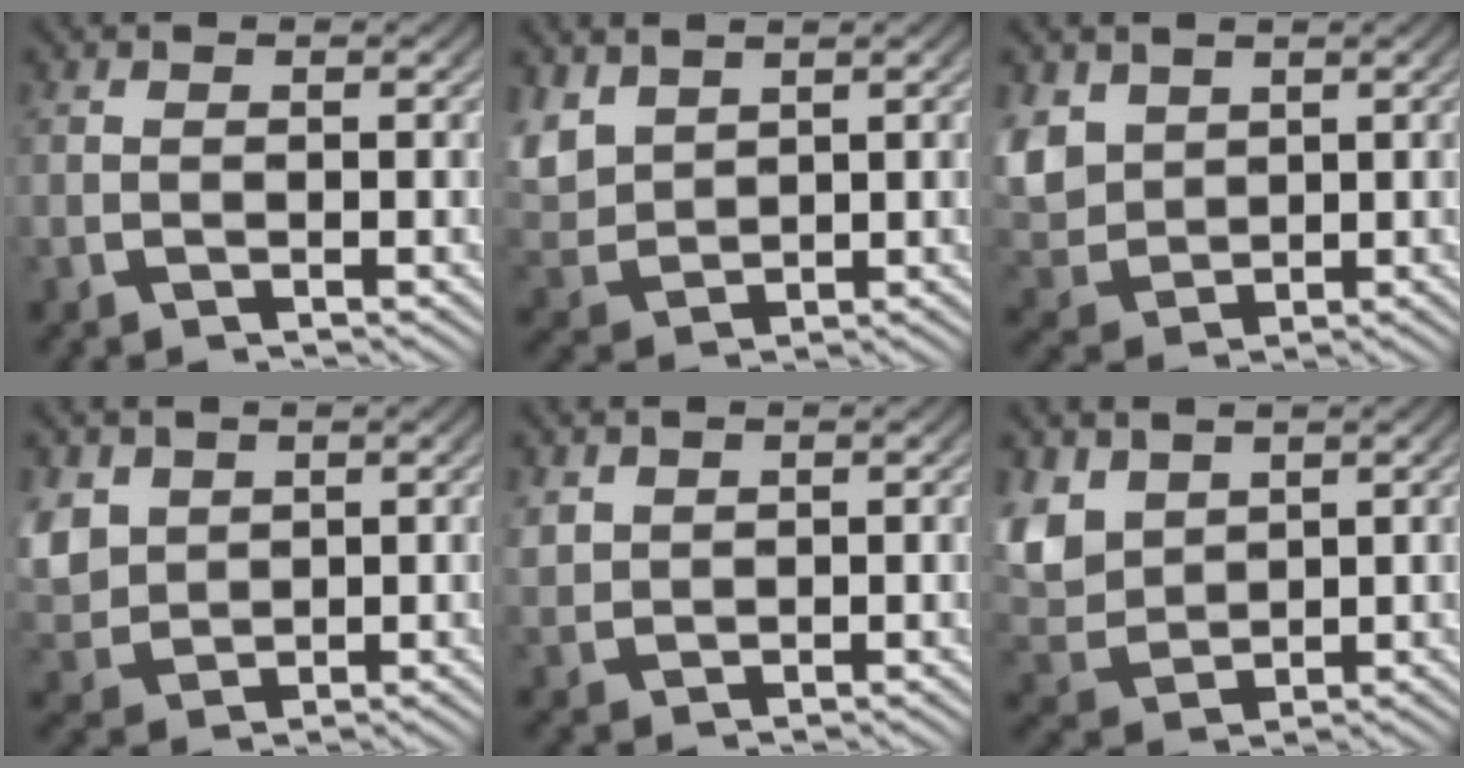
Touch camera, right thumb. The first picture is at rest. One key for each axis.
{"total": 4.6, "fx": 1.3, "fy": 3.5, "fz": 2.7, "tx": -0.087, "ty": -0.016, "tz": 0.043}
{"total": 5.9, "fx": 0.6, "fy": 4.9, "fz": 3.3, "tx": -0.108, "ty": -0.033, "tz": 0.038}
{"total": 5.0, "fx": 0.7, "fy": 4.2, "fz": 2.6, "tx": -0.088, "ty": -0.028, "tz": 0.037}
{"total": 1.8, "fx": 1.2, "fy": 1.2, "fz": 0.6, "tx": -0.015, "ty": 0.001, "tz": 0.032}
{"total": 6.0, "fx": 1.0, "fy": 4.7, "fz": 3.6, "tx": -0.114, "ty": -0.026, "tz": 0.041}